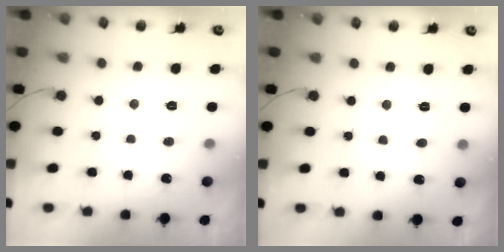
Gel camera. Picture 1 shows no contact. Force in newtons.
{"total": 3.0, "press": 3.0, "slide": 0.3}